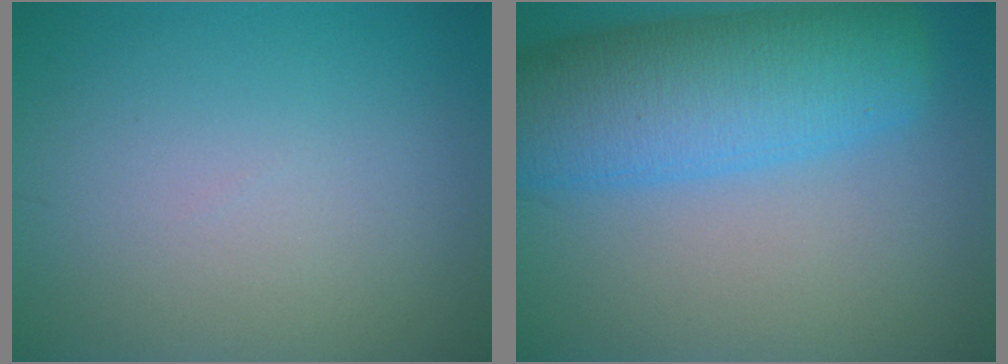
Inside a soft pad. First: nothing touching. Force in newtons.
{"total": 9.7, "press": 9.7, "slide": 0.6}